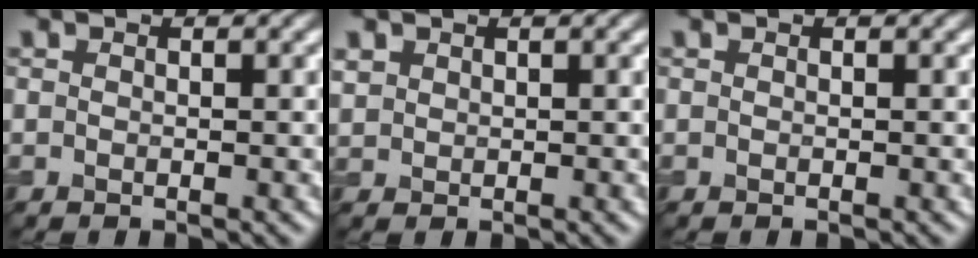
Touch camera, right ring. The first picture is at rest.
{"total": 1.1, "force": [0.7, 0.8, 0.1], "torque": [-0.006, 0.001, 0.018]}
{"total": 0.0}